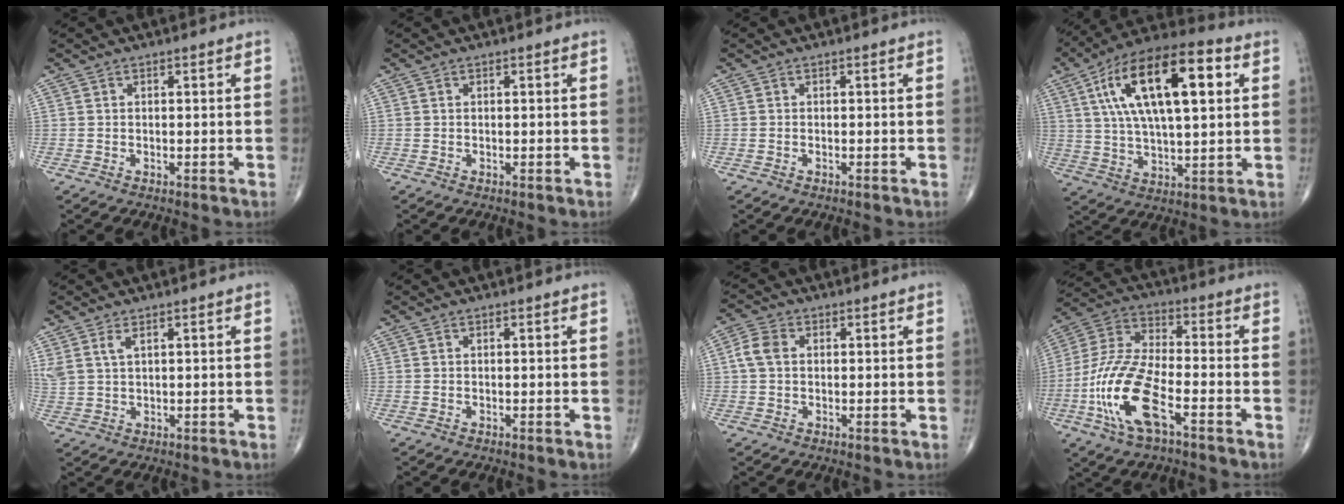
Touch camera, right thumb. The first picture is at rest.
{"total": 0.0}
{"total": 0.0}
{"total": 22.0, "force": [6.5, 8.8, 19.0], "torque": [-0.325, 0.011, 0.100]}
{"total": 3.5, "force": [1.9, 1.4, 2.5], "torque": [-0.064, 0.001, 0.048]}
{"total": 0.0}
{"total": 4.2, "force": [0.5, 3.0, 2.8], "torque": [-0.063, 0.012, 0.005]}
{"total": 15.8, "force": [-6.2, 6.0, 13.2], "torque": [-0.286, 0.028, -0.118]}